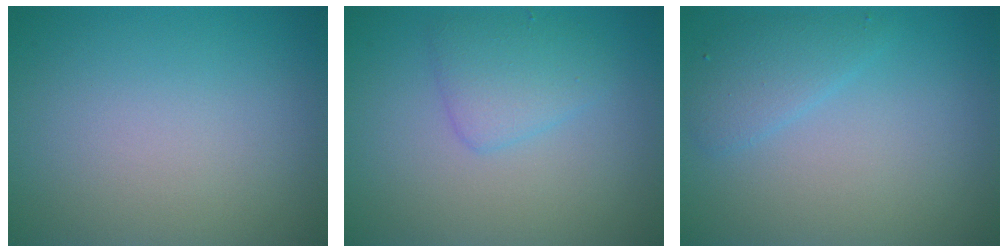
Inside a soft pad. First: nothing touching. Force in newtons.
{"total": 2.5, "press": 2.5, "slide": 0.1}
{"total": 2.0, "press": 2.0, "slide": 0.1}